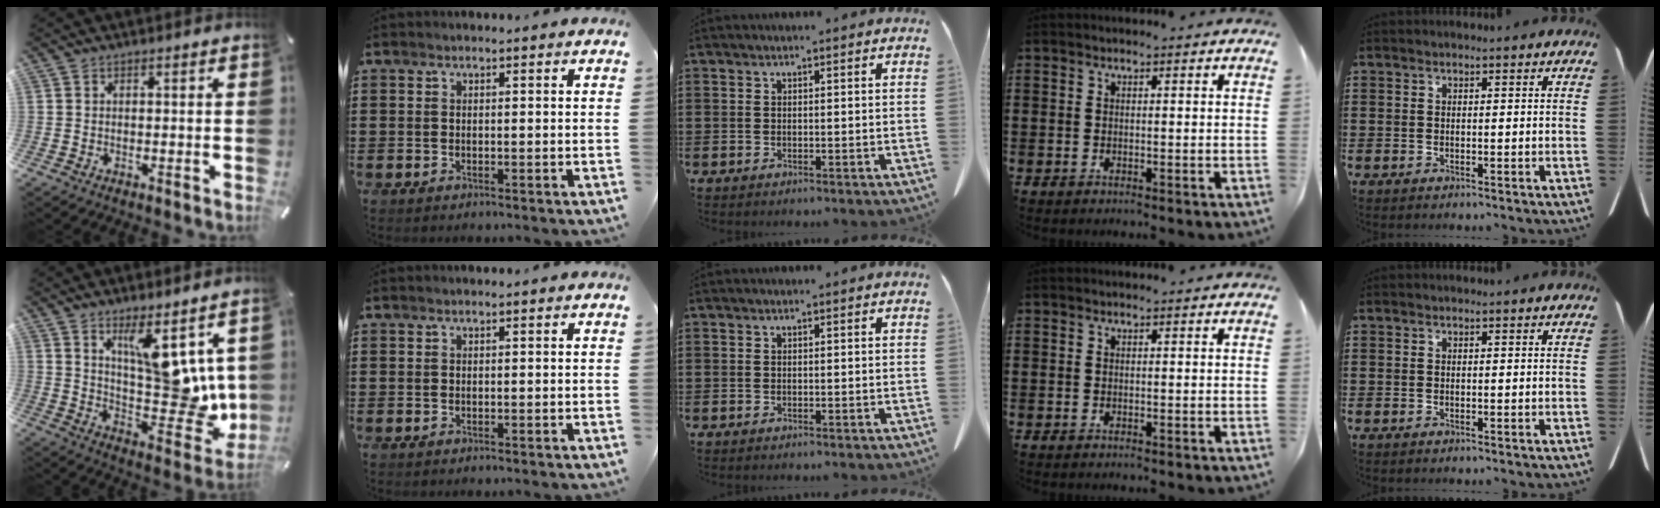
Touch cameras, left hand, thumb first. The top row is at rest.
{"thumb": {"total": 14.5, "force": [5.8, 7.0, 11.3], "torque": [-0.141, -0.058, 0.116]}}